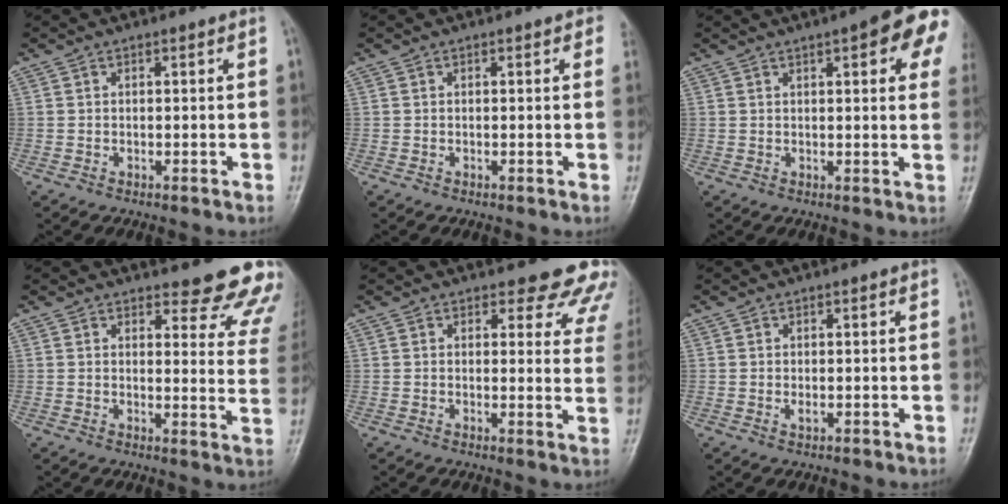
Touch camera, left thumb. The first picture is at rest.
{"total": 1.6, "force": [0.7, 0.7, 1.2], "torque": [-0.006, 0.001, 0.004]}
{"total": 13.0, "force": [5.4, 3.8, 11.2], "torque": [-0.112, -0.005, 0.053]}
{"total": 15.2, "force": [13.9, 4.0, 4.7], "torque": [-0.001, -0.108, 0.134]}
{"total": 11.5, "force": [10.3, 4.2, 3.1], "torque": [0.020, -0.061, 0.087]}
{"total": 1.1, "force": [0.0, 0.5, 0.9], "torque": [-0.010, -0.003, 0.002]}